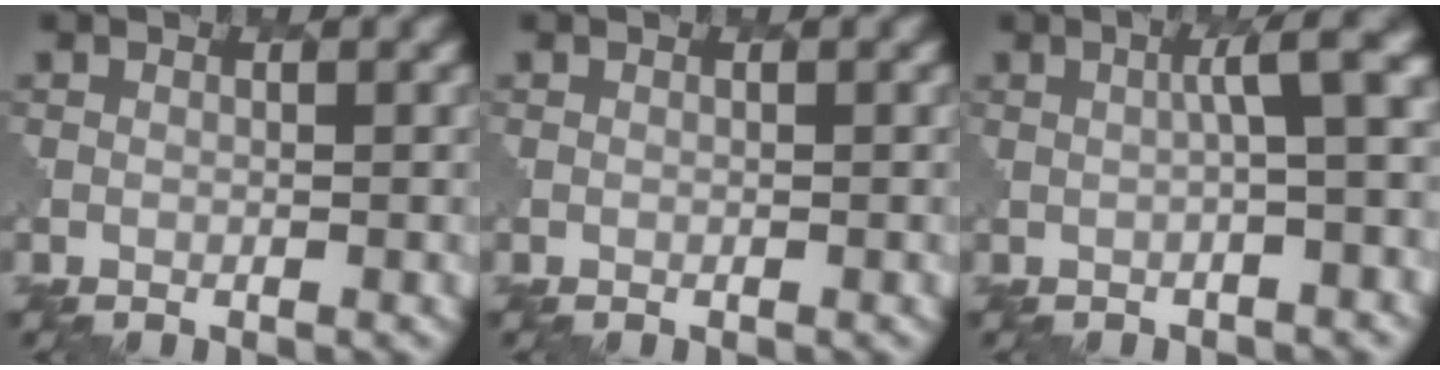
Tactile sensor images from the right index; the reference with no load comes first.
{"total": 0.0}
{"total": 5.2, "force": [0.6, 1.2, 5.0], "torque": [-0.052, 0.017, 0.004]}